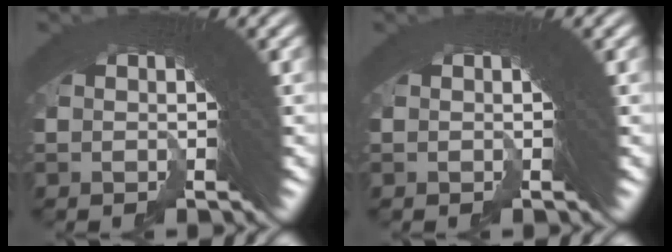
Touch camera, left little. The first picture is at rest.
{"total": 0.0}